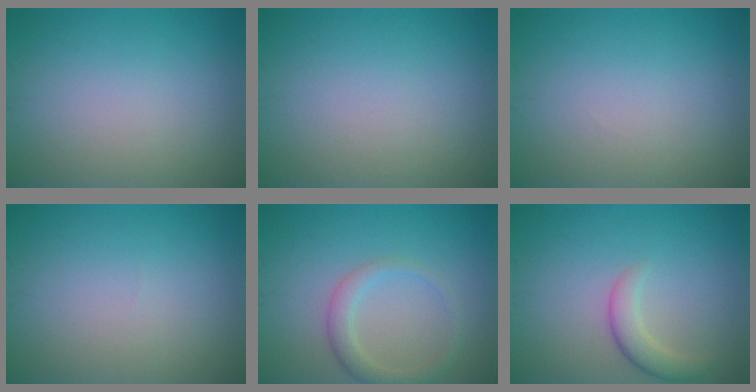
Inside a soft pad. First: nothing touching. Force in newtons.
{"total": 0.0}
{"total": 0.0}
{"total": 0.0}
{"total": 2.5, "press": 2.5, "slide": 0.2}
{"total": 2.6, "press": 2.6, "slide": 0.2}